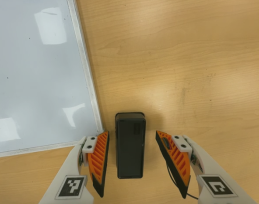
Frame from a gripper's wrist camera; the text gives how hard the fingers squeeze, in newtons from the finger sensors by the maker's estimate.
{"total": 0.0}